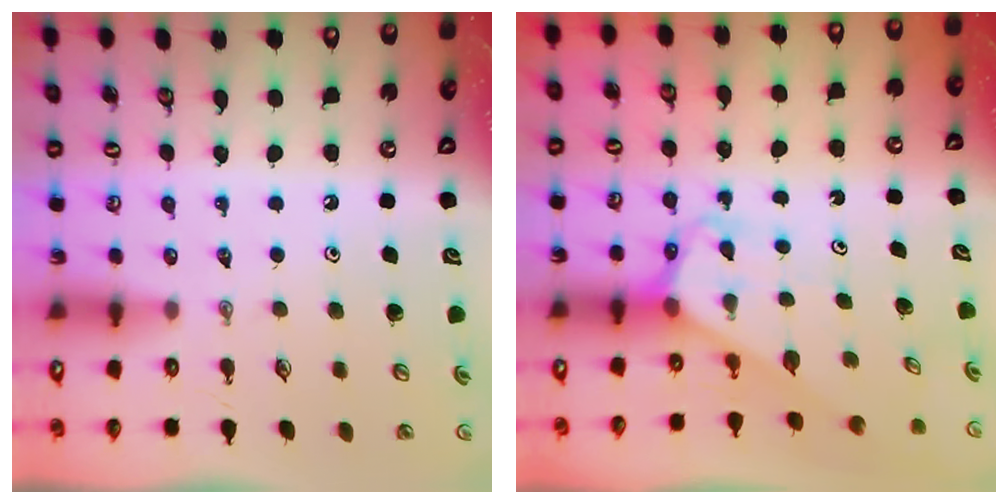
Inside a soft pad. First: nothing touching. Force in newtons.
{"total": 3.2, "press": 3.2, "slide": 0.3}